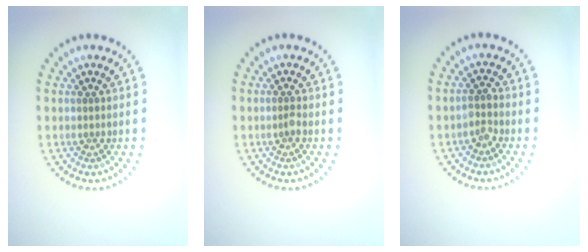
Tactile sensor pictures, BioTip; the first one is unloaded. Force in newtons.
{"total": 0.6, "press": 0.5, "slide": 0.4}
{"total": 1.3, "press": 1.0, "slide": 0.8}